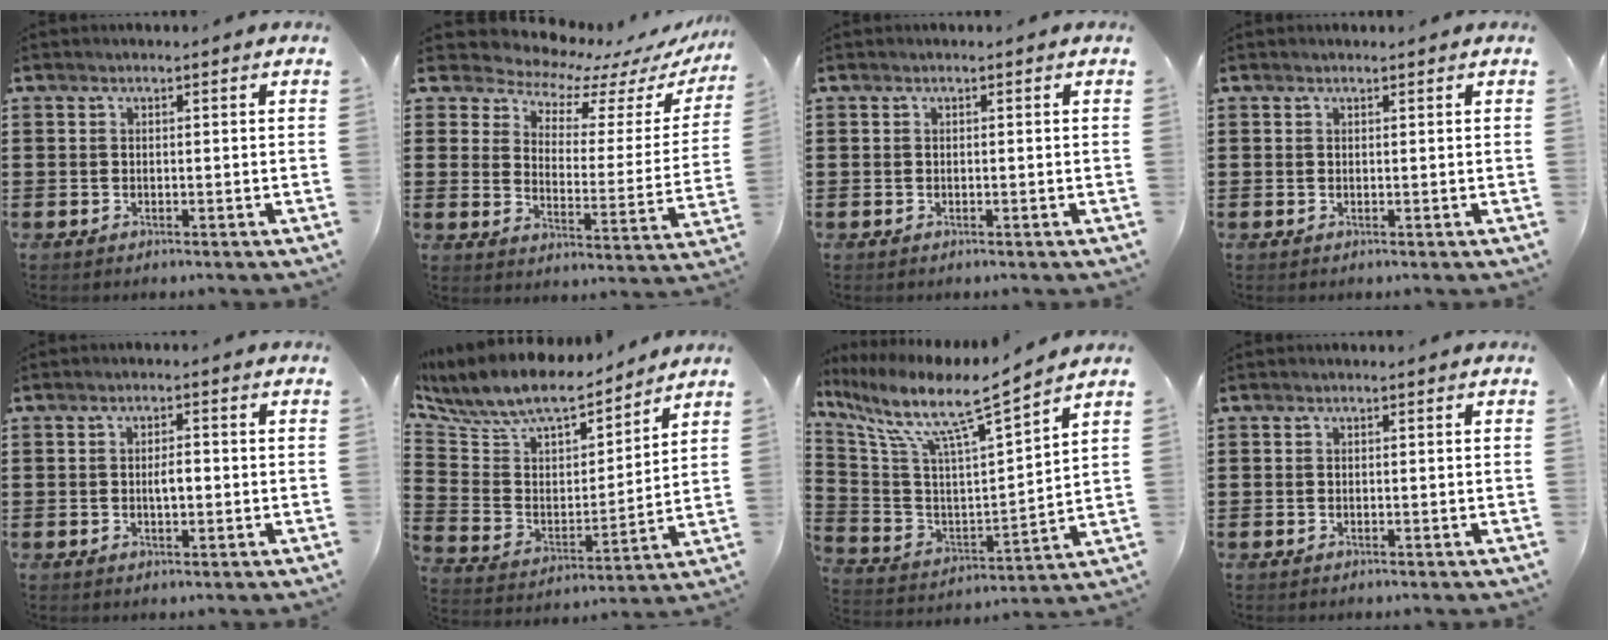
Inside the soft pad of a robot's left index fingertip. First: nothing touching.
{"total": 5.4, "force": [5.0, 1.8, 0.6], "torque": [-0.030, -0.049, 0.079]}
{"total": 0.0}
{"total": 0.0}
{"total": 2.4, "force": [-0.2, 0.9, 2.3], "torque": [-0.043, 0.001, -0.005]}
{"total": 9.0, "force": [7.9, 2.9, 3.2], "torque": [-0.102, -0.048, 0.136]}
{"total": 10.3, "force": [7.8, 0.6, 6.6], "torque": [-0.151, -0.060, 0.120]}
{"total": 0.0}